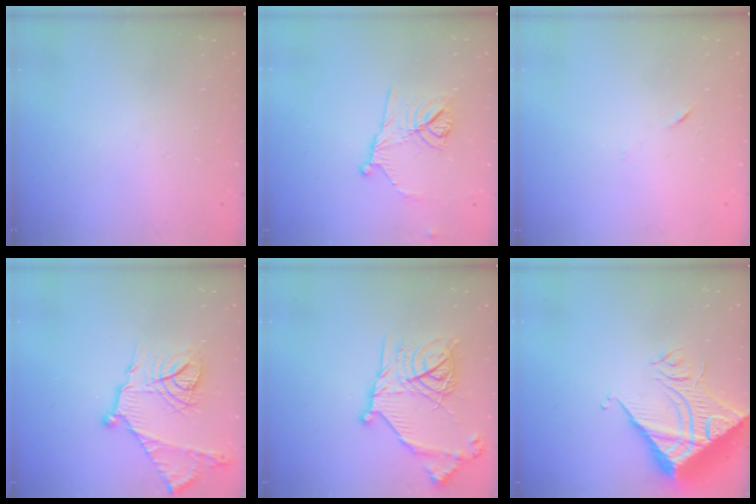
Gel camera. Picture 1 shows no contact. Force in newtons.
{"total": 11.2, "press": 10.9, "slide": 2.3}
{"total": 3.7, "press": 3.6, "slide": 0.9}
{"total": 19.7, "press": 19.6, "slide": 1.7}
{"total": 18.2, "press": 18.2, "slide": 1.1}
{"total": 12.1, "press": 12.0, "slide": 1.2}